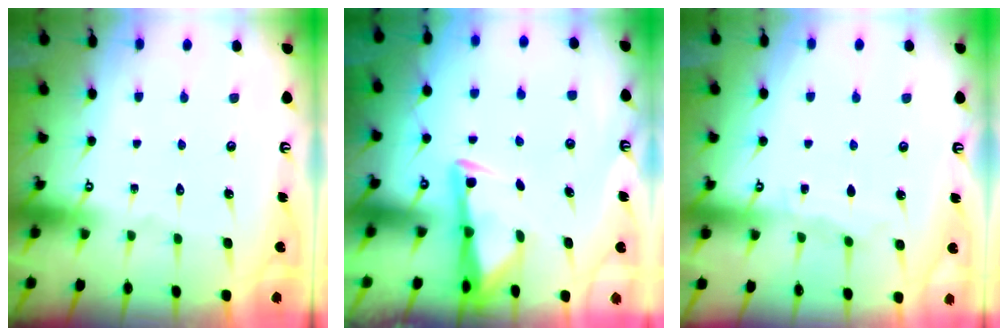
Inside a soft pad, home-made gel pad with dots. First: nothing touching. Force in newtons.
{"total": 3.2, "press": 3.1, "slide": 0.4}
{"total": 2.7, "press": 2.7, "slide": 0.4}